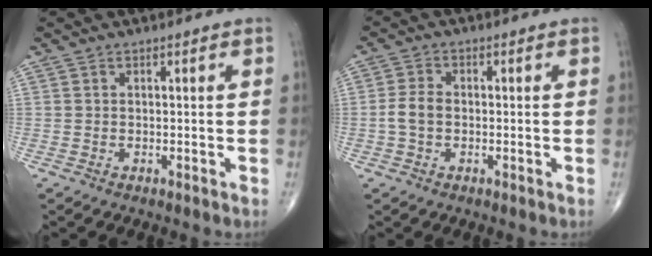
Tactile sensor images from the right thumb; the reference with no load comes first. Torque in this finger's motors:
{"motor_torque": [0.81, 0.79, 0.41, -0.15, 0.05]}